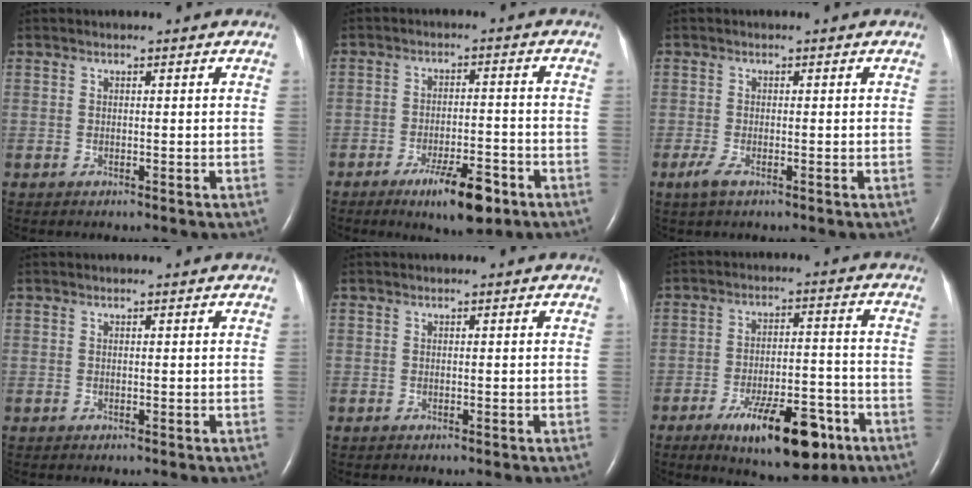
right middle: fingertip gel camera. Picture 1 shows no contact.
{"total": 8.2, "force": [-5.0, 1.9, 6.3], "torque": [-0.106, -0.009, -0.073]}
{"total": 2.0, "force": [-1.1, 0.6, 1.6], "torque": [-0.042, -0.005, -0.025]}
{"total": 0.0}
{"total": 0.0}
{"total": 13.8, "force": [-7.8, 4.4, 10.5], "torque": [-0.160, -0.003, -0.112]}